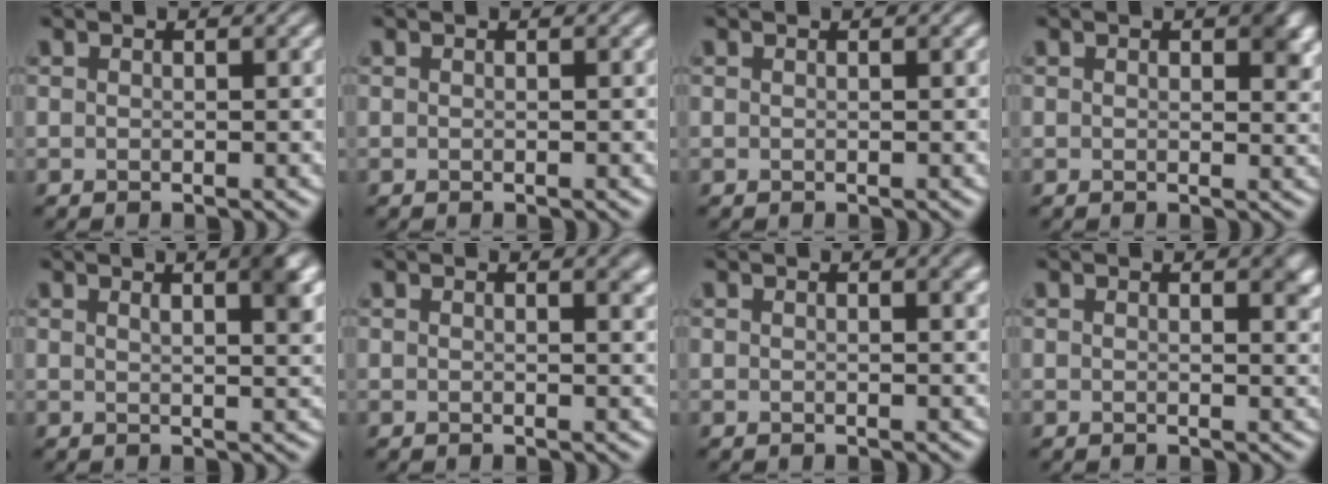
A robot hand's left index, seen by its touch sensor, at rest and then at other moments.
{"total": 0.0}
{"total": 0.0}
{"total": 2.5, "force": [0.8, 1.4, 1.9], "torque": [-0.017, -0.003, 0.011]}
{"total": 3.8, "force": [1.9, 1.2, 3.1], "torque": [-0.027, 0.006, 0.024]}
{"total": 1.5, "force": [1.0, 0.5, 1.0], "torque": [-0.004, 0.002, 0.013]}
{"total": 1.2, "force": [0.7, 0.4, 0.9], "torque": [-0.006, 0.004, 0.010]}
{"total": 1.5, "force": [1.0, 0.5, 1.1], "torque": [-0.007, -0.002, 0.015]}